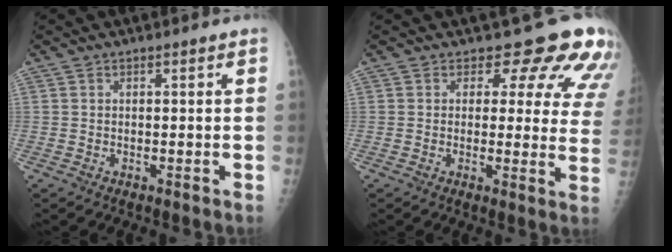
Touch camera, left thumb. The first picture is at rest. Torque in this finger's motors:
{"motor_torque": [0.26, 0.45, -0.12, -0.36, 0.08]}